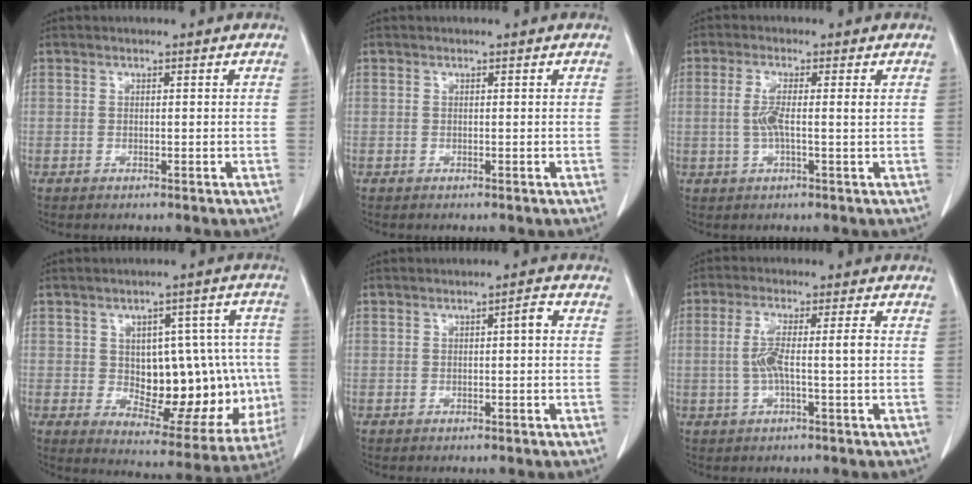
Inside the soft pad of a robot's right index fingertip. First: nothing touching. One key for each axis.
{"total": 0.0}
{"total": 4.0, "fx": 0.2, "fy": 0.3, "fz": 3.9, "tx": -0.083, "ty": 0.002, "tz": 0.003}
{"total": 18.4, "fx": -0.8, "fy": 8.9, "fz": 16.1, "tx": -0.197, "ty": 0.028, "tz": 0.018}
{"total": 1.7, "fx": 0.1, "fy": 0.2, "fz": 1.6, "tx": -0.025, "ty": 0.005, "tz": 0.000}
{"total": 5.8, "fx": -0.3, "fy": 0.4, "fz": 5.8, "tx": -0.119, "ty": 0.012, "tz": -0.005}